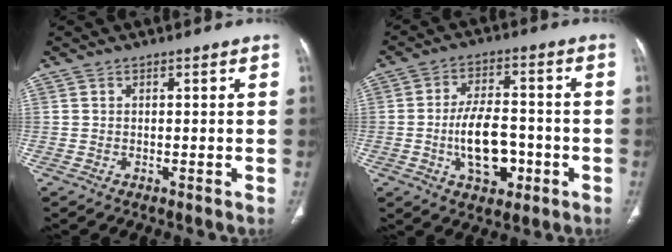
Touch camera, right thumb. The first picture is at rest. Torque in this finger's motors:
{"motor_torque": [3.81, 1.19, 1.62, -1.16, 0.52]}